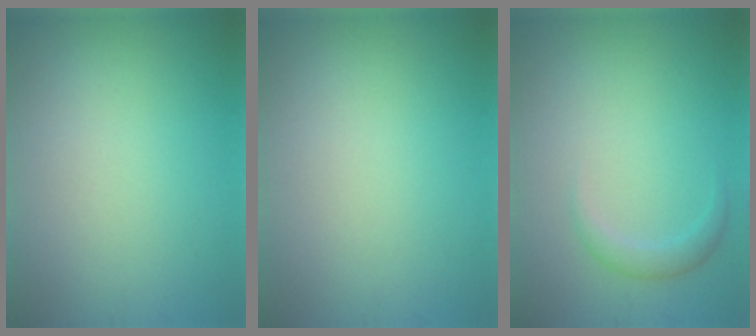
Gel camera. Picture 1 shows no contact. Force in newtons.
{"total": 0.0}
{"total": 1.6, "press": 1.6, "slide": 0.1}